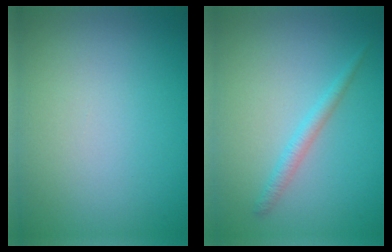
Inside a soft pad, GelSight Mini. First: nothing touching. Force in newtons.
{"total": 1.6, "press": 1.6, "slide": 0.2}